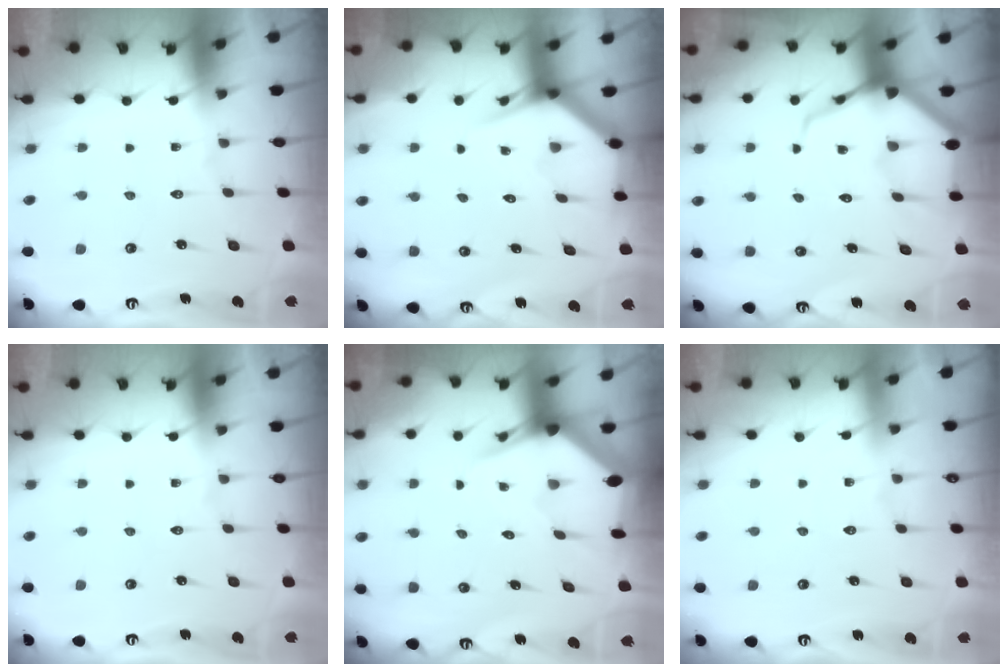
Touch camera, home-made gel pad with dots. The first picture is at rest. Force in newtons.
{"total": 4.1, "press": 4.1, "slide": 0.3}
{"total": 6.9, "press": 6.9, "slide": 0.7}
{"total": 0.0}
{"total": 5.7, "press": 5.7, "slide": 0.7}
{"total": 1.1, "press": 1.1, "slide": 0.2}